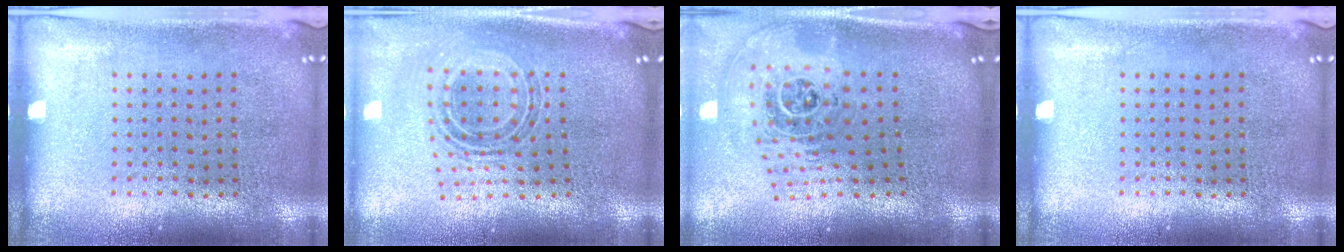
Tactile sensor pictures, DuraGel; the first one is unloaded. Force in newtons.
{"total": 0.9, "press": 0.8, "slide": 0.4}
{"total": 2.3, "press": 1.6, "slide": 1.6}
{"total": 0.0}